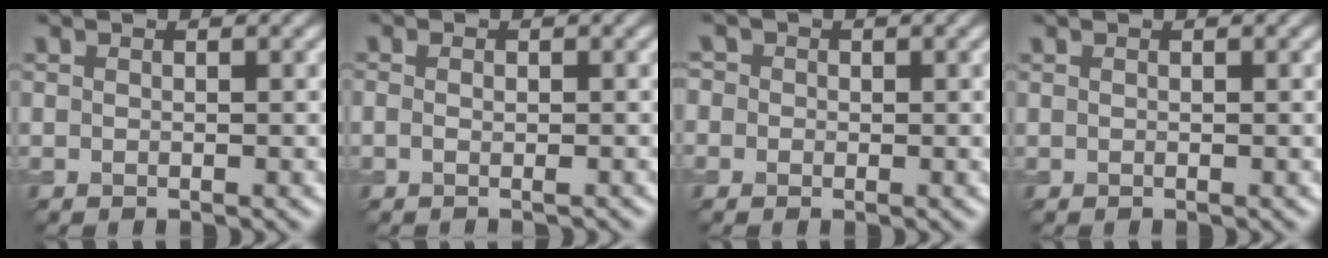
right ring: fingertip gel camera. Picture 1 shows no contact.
{"total": 1.3, "force": [-0.5, 0.5, 1.0], "torque": [-0.016, 0.002, -0.005]}
{"total": 1.8, "force": [0.4, 1.7, 0.6], "torque": [-0.001, 0.015, -0.014]}
{"total": 0.0}